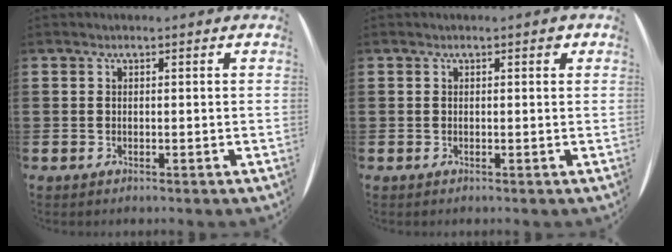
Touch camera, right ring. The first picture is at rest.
{"total": 0.6, "force": [0.3, 0.2, 0.5], "torque": [-0.009, 0.003, 0.005]}